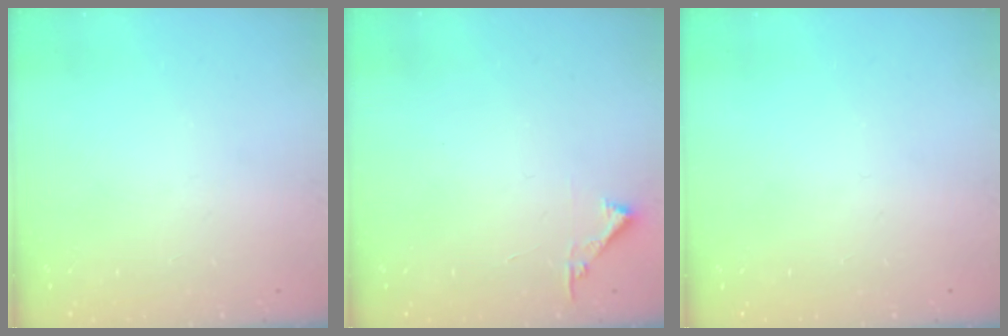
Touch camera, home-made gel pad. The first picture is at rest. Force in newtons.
{"total": 4.4, "press": 4.4, "slide": 0.4}
{"total": 0.0}